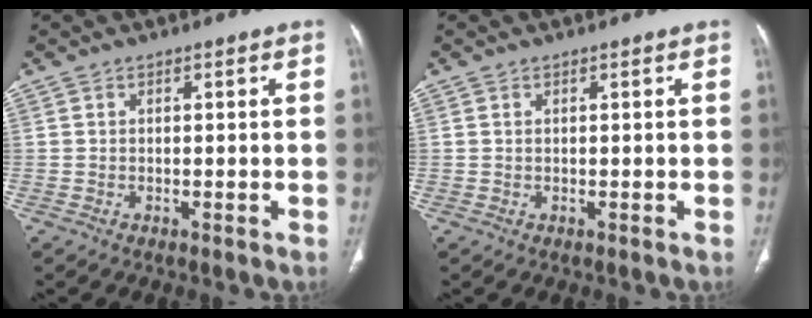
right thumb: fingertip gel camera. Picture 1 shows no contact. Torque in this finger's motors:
{"motor_torque": [0.16, -0.08, -0.26, 0.08, 0.04]}